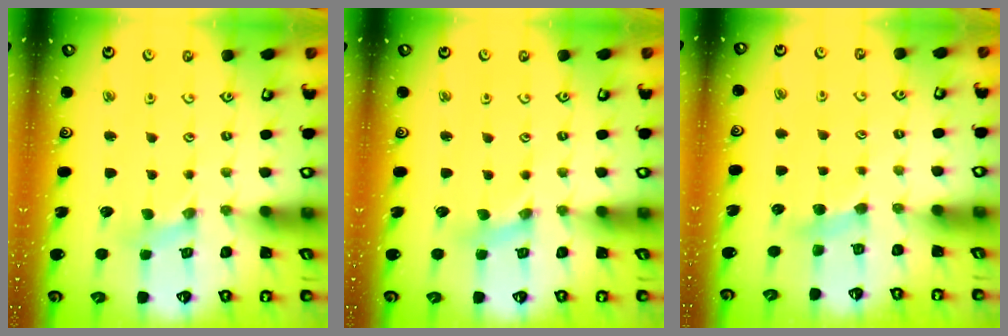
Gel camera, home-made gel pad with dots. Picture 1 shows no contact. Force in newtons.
{"total": 0.9, "press": 0.8, "slide": 0.3}
{"total": 3.5, "press": 3.5, "slide": 0.4}